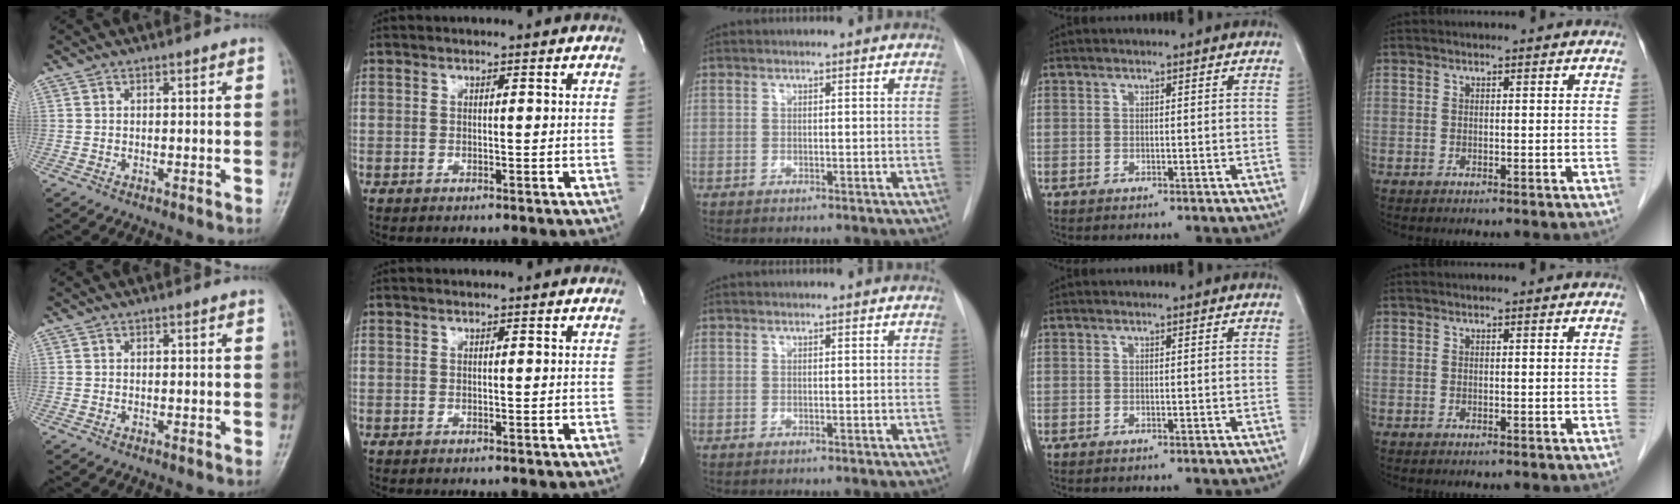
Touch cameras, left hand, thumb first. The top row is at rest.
{}